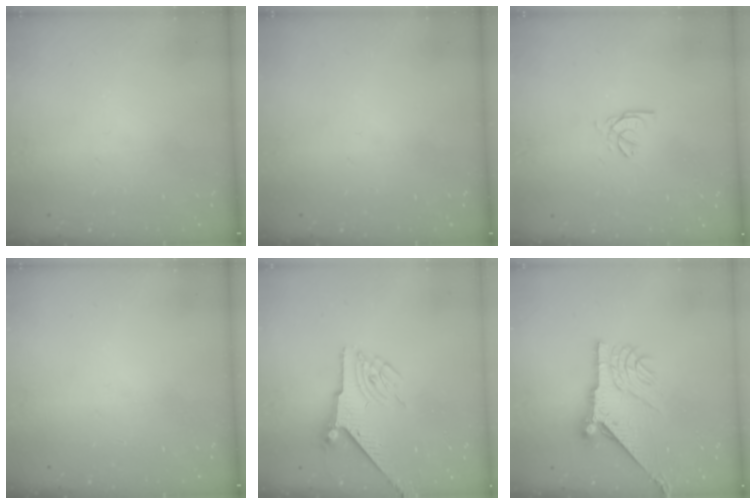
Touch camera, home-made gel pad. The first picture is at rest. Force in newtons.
{"total": 0.0}
{"total": 2.6, "press": 2.6, "slide": 0.3}
{"total": 0.0}
{"total": 5.9, "press": 5.8, "slide": 1.0}
{"total": 13.4, "press": 13.4, "slide": 1.2}